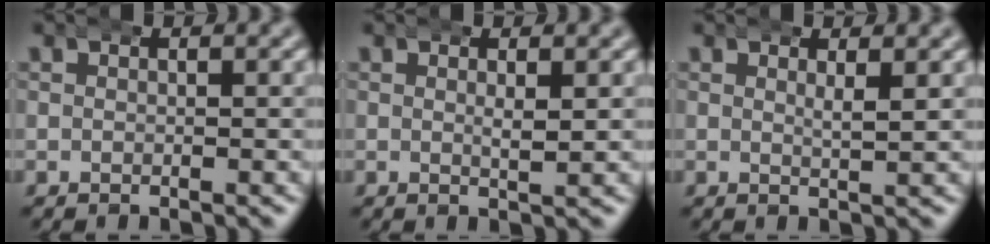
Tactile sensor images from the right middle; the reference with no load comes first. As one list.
[{"total": 1.4, "force": [0.5, 0.4, 1.3], "torque": [-0.020, -0.003, 0.005]}, {"total": 1.6, "force": [1.0, 0.2, 1.2], "torque": [-0.021, -0.003, 0.017]}]